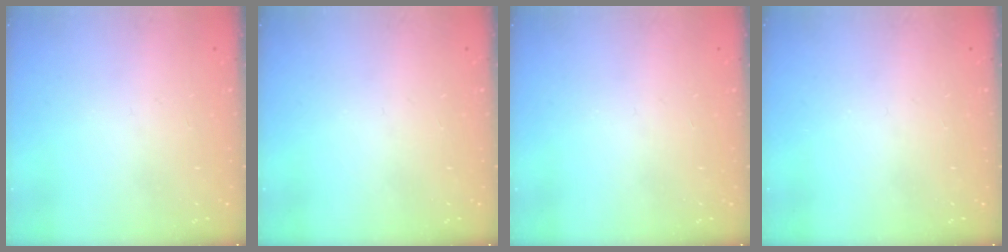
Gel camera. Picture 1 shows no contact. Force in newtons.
{"total": 0.0}
{"total": 0.0}
{"total": 0.0}